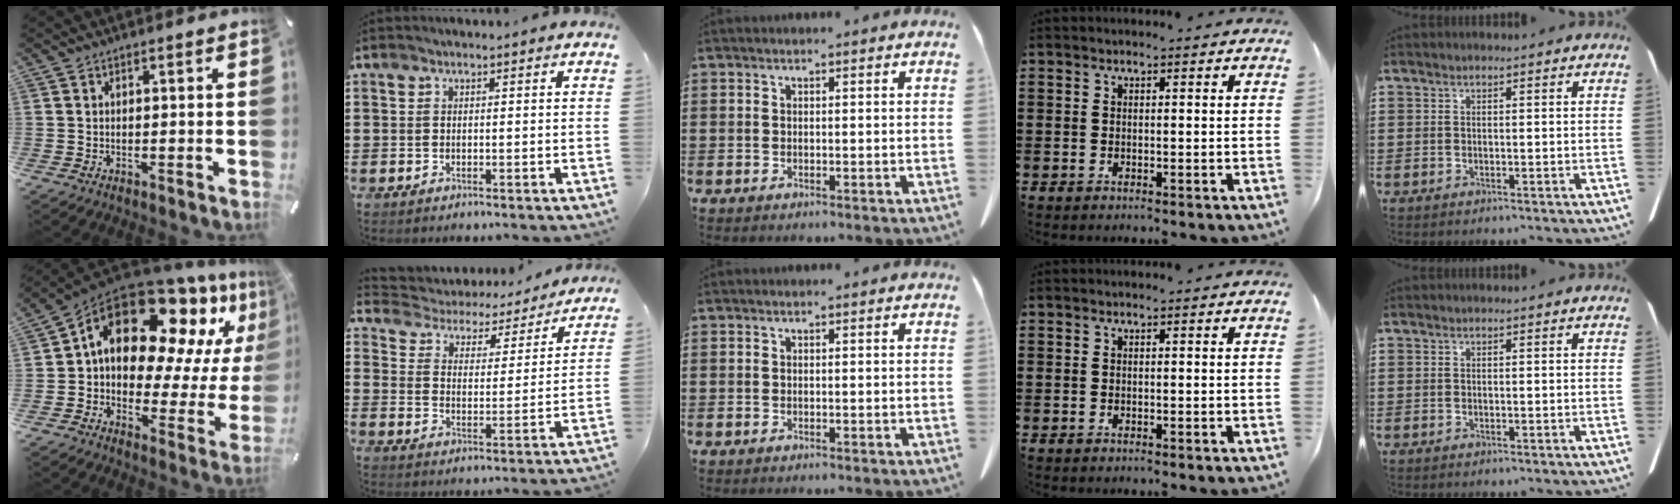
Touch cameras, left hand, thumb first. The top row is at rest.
{"thumb": {"total": 20.3, "force": [10.9, 11.7, 12.5], "torque": [-0.196, -0.081, 0.184]}, "index": {"total": 3.7, "force": [3.5, 1.0, 0.3], "torque": [-0.032, -0.029, 0.050]}}